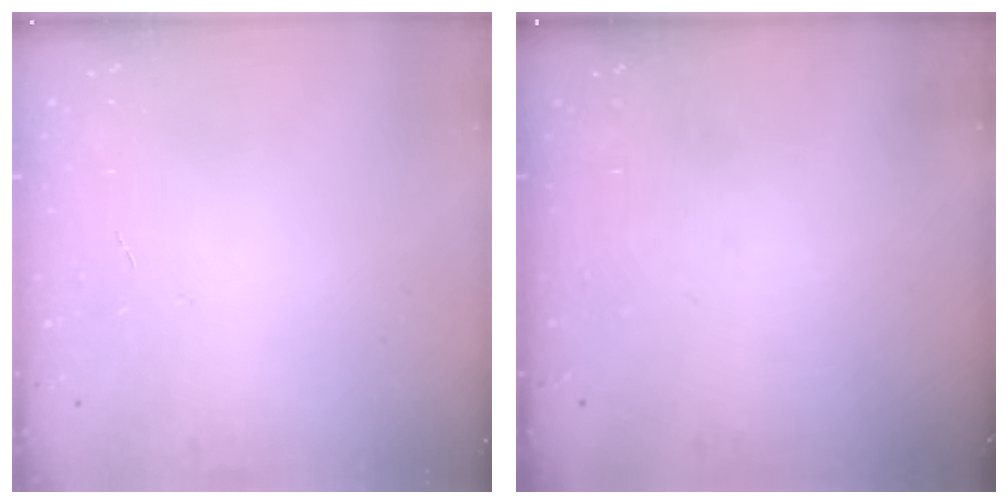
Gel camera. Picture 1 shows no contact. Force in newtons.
{"total": 0.0}